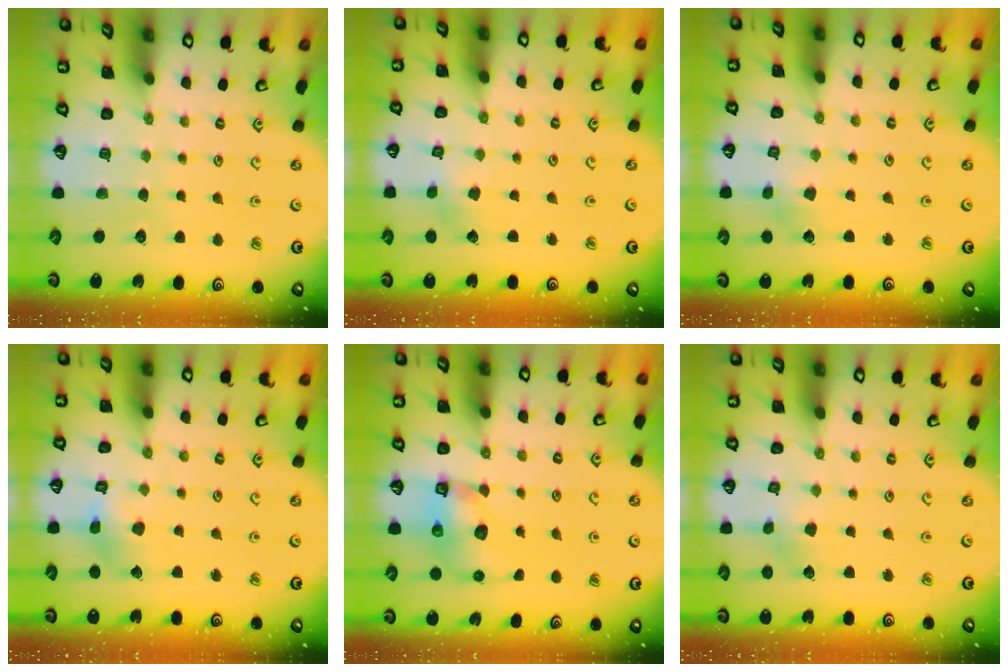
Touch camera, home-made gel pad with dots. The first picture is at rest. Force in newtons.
{"total": 2.4, "press": 2.4, "slide": 0.3}
{"total": 2.9, "press": 2.9, "slide": 0.4}
{"total": 5.8, "press": 5.8, "slide": 0.5}
{"total": 8.2, "press": 8.2, "slide": 0.7}
{"total": 3.0, "press": 2.9, "slide": 0.6}